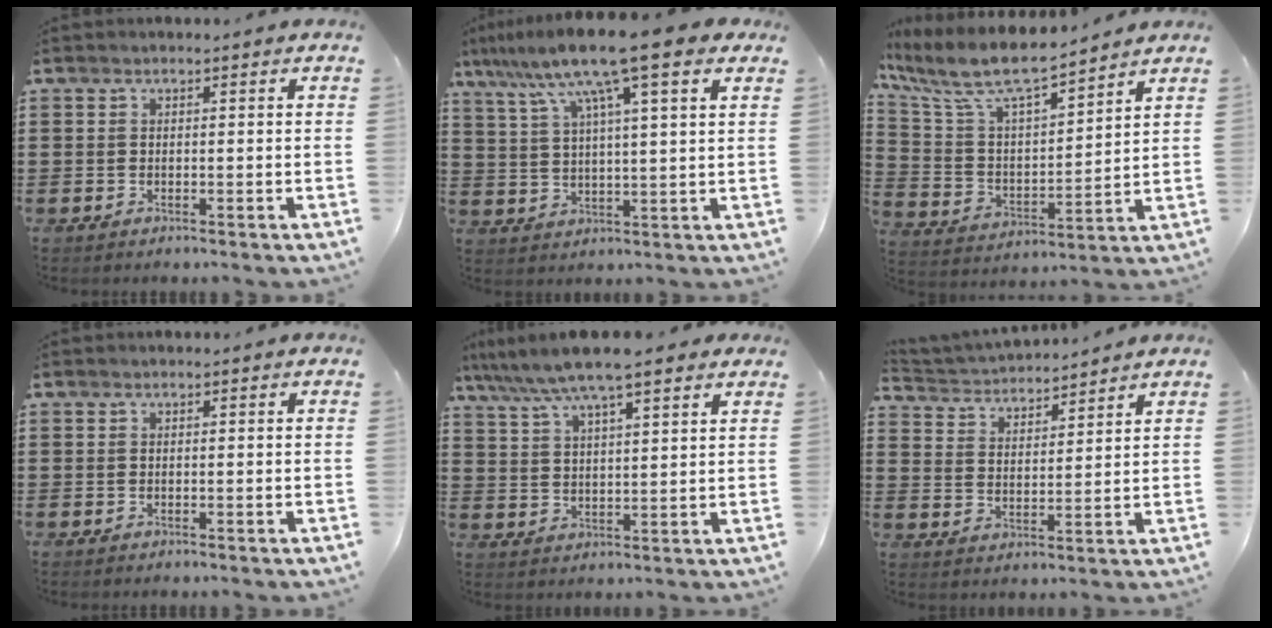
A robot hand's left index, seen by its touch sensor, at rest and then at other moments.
{"total": 12.4, "force": [8.4, 0.9, 9.0], "torque": [-0.198, -0.014, 0.142]}
{"total": 9.4, "force": [7.8, 2.0, 5.0], "torque": [-0.130, -0.045, 0.133]}
{"total": 0.0}
{"total": 7.9, "force": [6.4, 0.8, 4.5], "torque": [-0.106, -0.015, 0.113]}
{"total": 3.4, "force": [3.4, 0.4, -0.2], "torque": [-0.015, -0.020, 0.055]}